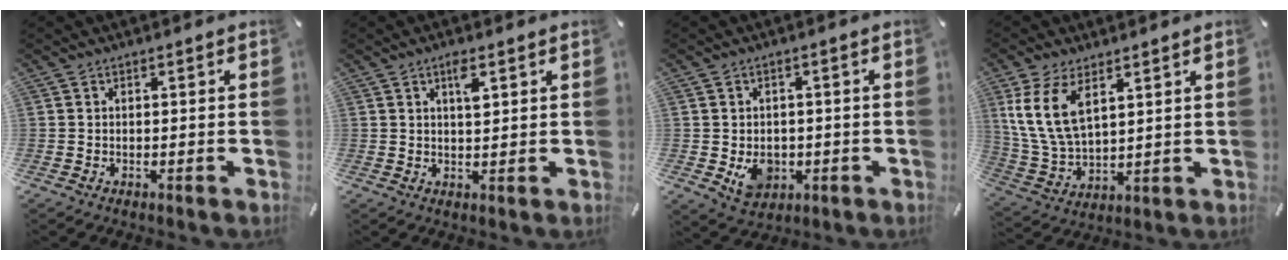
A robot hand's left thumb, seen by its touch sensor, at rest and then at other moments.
{"total": 3.6, "force": [1.8, 1.2, 2.9], "torque": [-0.047, -0.001, 0.025]}
{"total": 6.8, "force": [-1.2, 5.8, 3.4], "torque": [-0.040, 0.001, -0.019]}
{"total": 11.4, "force": [5.5, 6.4, 7.7], "torque": [-0.196, -0.014, 0.100]}